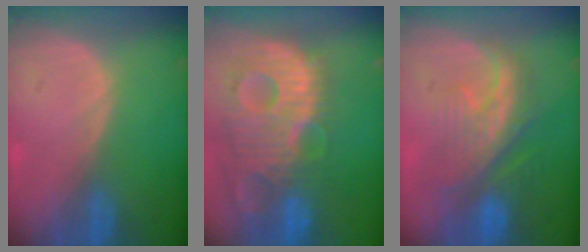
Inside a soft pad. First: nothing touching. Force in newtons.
{"total": 13.9, "press": 12.0, "slide": 7.0}
{"total": 9.2, "press": 8.7, "slide": 3.2}